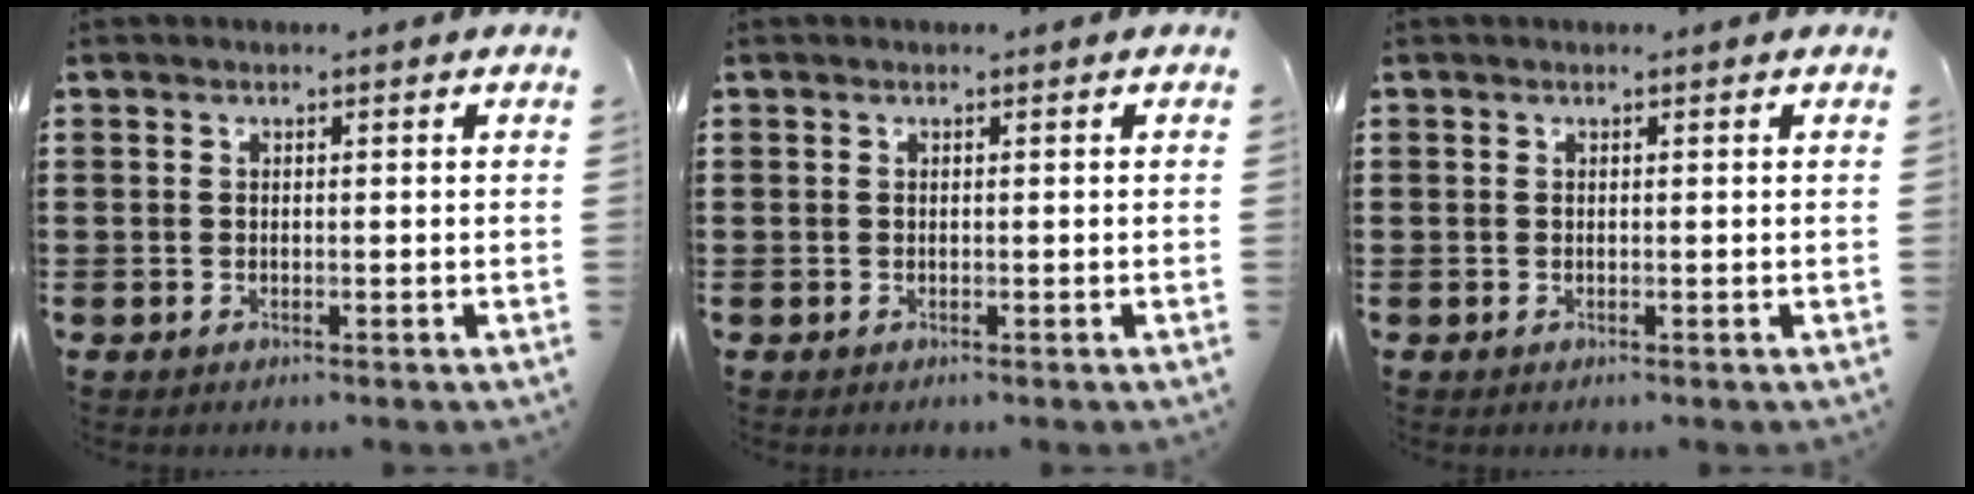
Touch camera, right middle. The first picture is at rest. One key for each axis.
{"total": 0.0}
{"total": 0.0}